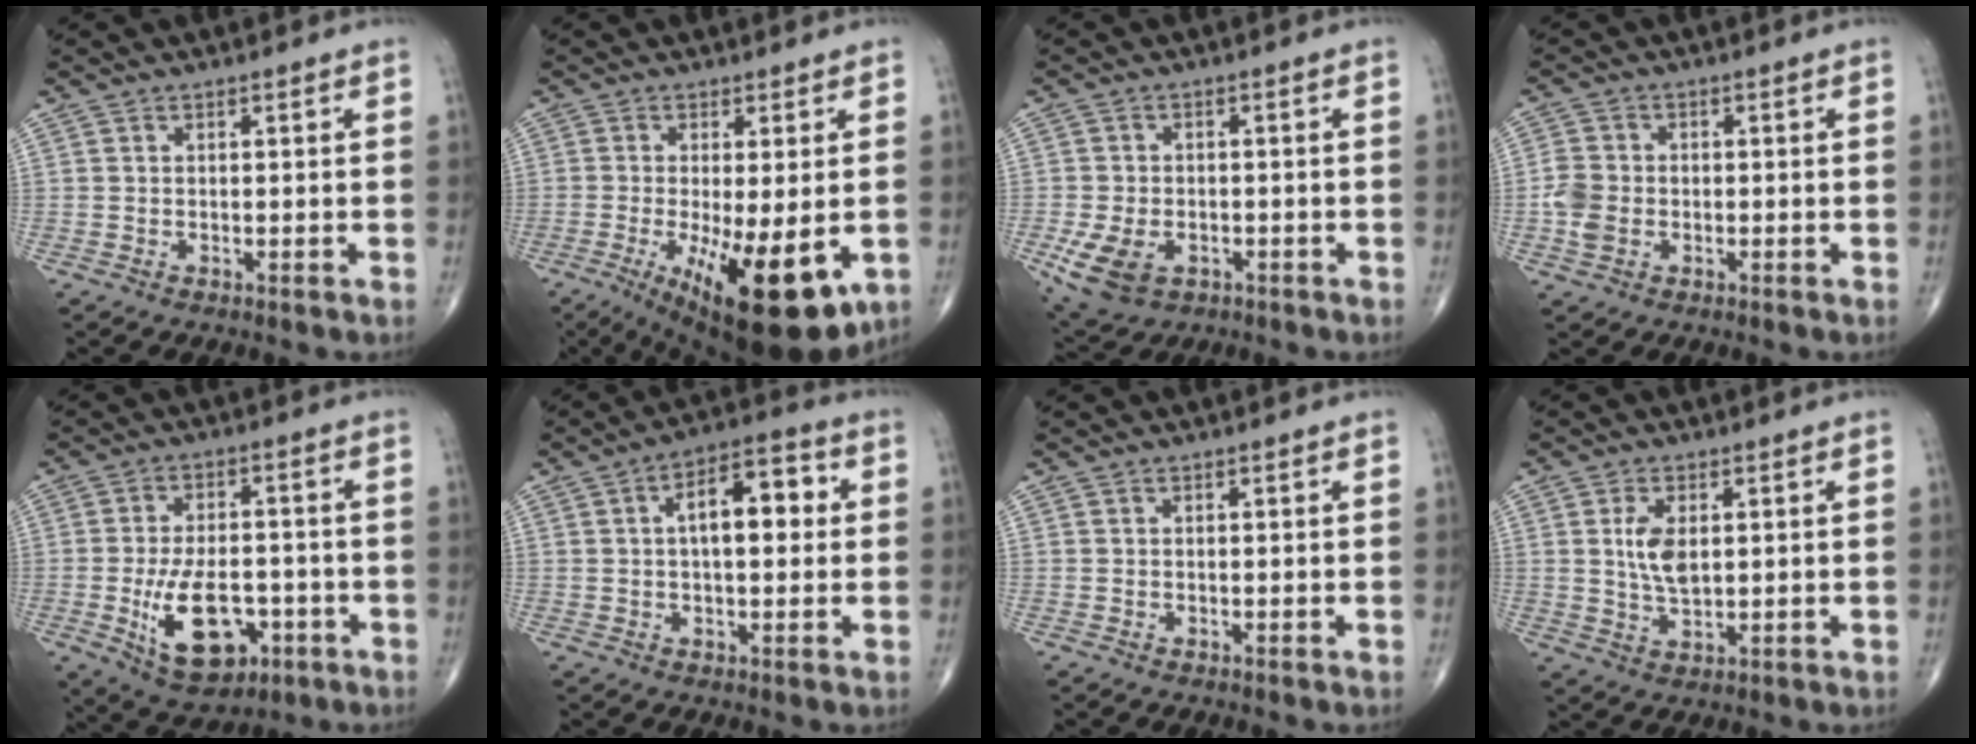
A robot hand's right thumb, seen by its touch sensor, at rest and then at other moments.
{"total": 16.6, "force": [-4.9, 5.4, 15.0], "torque": [-0.213, -0.027, -0.058]}
{"total": 8.5, "force": [-3.2, 5.6, 5.5], "torque": [-0.106, 0.004, -0.046]}
{"total": 7.4, "force": [-0.7, 5.5, 4.9], "torque": [-0.099, 0.016, -0.013]}
{"total": 13.6, "force": [-4.2, 7.6, 10.4], "torque": [-0.155, 0.011, -0.056]}
{"total": 10.8, "force": [1.7, 5.1, 9.3], "torque": [-0.126, 0.024, 0.019]}
{"total": 0.0}
{"total": 6.0, "force": [1.1, 3.2, 5.0], "torque": [-0.092, -0.009, 0.025]}